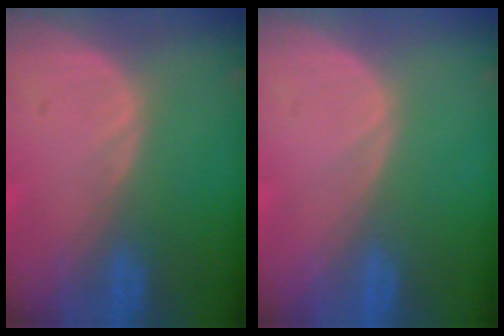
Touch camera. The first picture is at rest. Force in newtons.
{"total": 0.0}